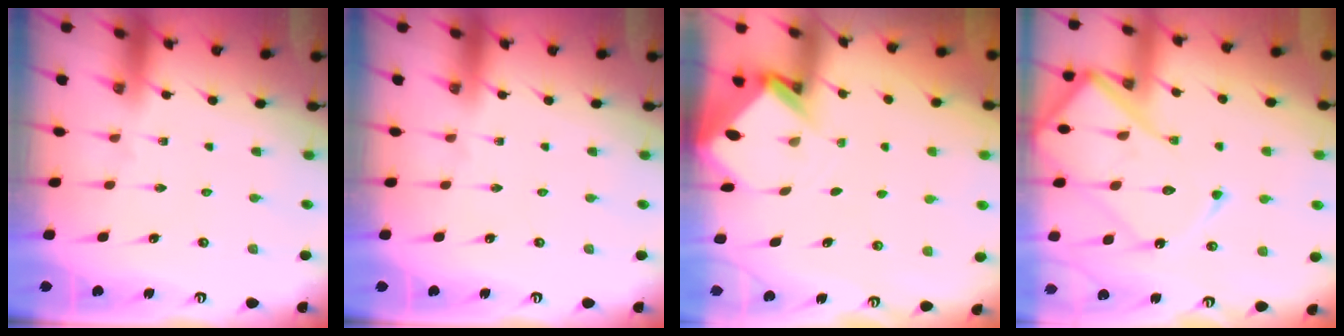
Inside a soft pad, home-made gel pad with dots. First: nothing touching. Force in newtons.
{"total": 0.0}
{"total": 2.9, "press": 2.9, "slide": 0.2}
{"total": 17.8, "press": 17.7, "slide": 1.8}